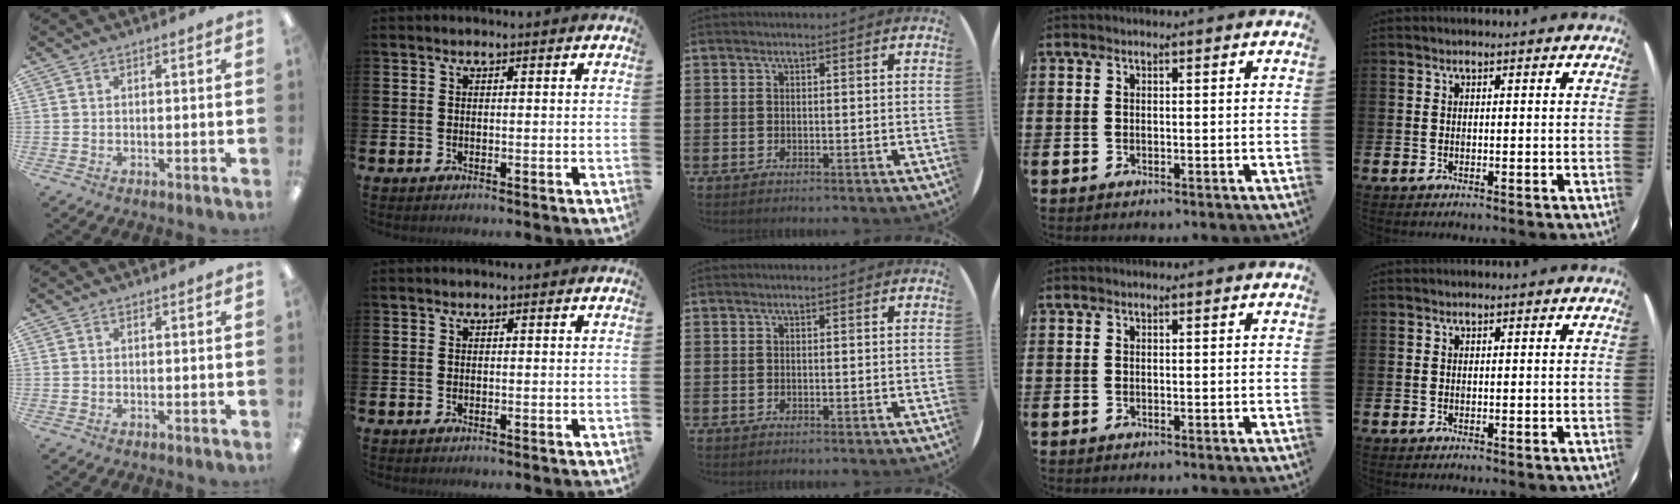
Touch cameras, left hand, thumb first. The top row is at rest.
{}